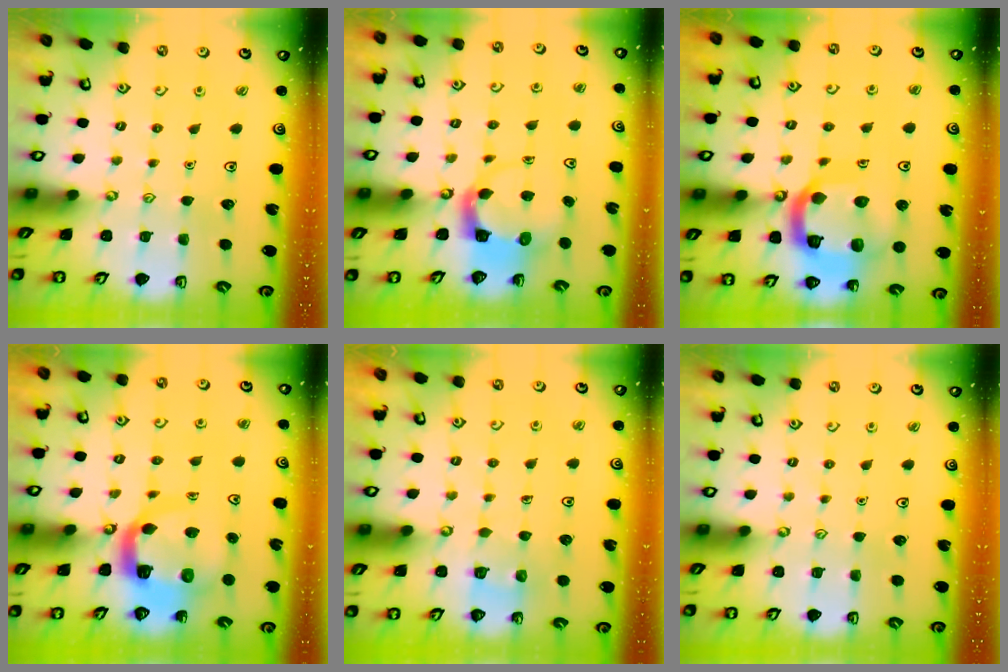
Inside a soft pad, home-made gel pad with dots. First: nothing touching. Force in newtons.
{"total": 3.7, "press": 3.6, "slide": 0.4}
{"total": 18.4, "press": 18.3, "slide": 1.9}
{"total": 9.0, "press": 9.0, "slide": 1.2}
{"total": 3.2, "press": 3.2, "slide": 0.2}
{"total": 0.0}